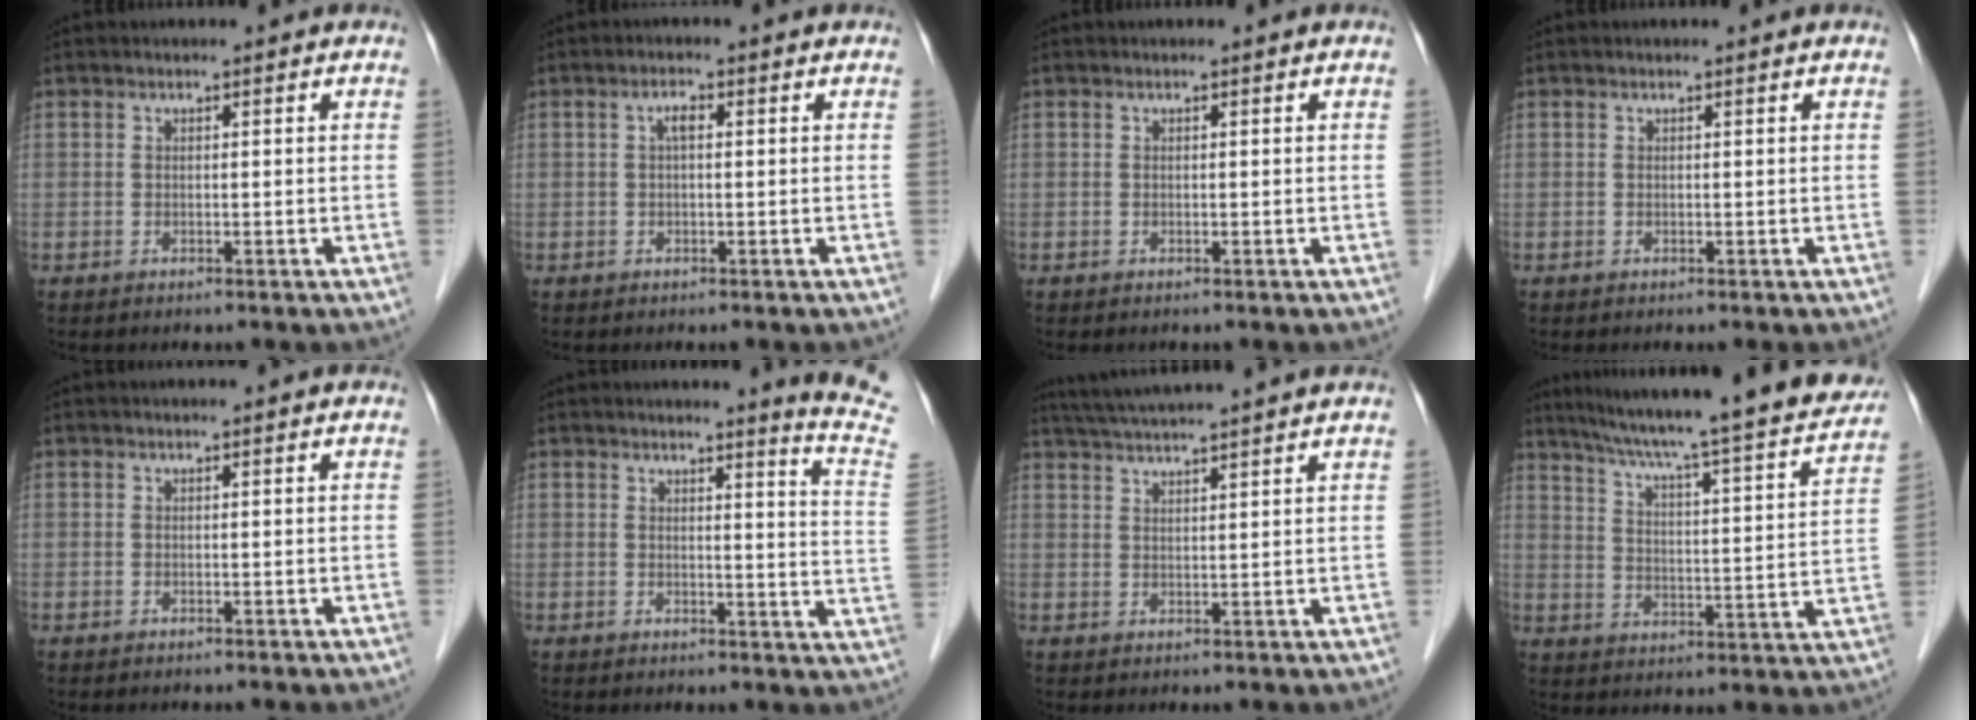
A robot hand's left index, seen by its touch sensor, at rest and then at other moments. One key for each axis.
{"total": 1.6, "fx": 0.2, "fy": 0.5, "fz": 1.5, "tx": -0.030, "ty": 0.004, "tz": 0.002}
{"total": 0.0}
{"total": 0.0}
{"total": 0.0}
{"total": 8.5, "fx": 7.8, "fy": -2.1, "fz": 2.3, "tx": -0.029, "ty": -0.089, "tz": 0.069}
{"total": 9.9, "fx": 8.9, "fy": -0.9, "fz": 4.3, "tx": -0.079, "ty": 0.034, "tz": 0.128}
{"total": 25.5, "fx": 22.4, "fy": 1.4, "fz": 12.0, "tx": -0.187, "ty": -0.039, "tz": 0.291}